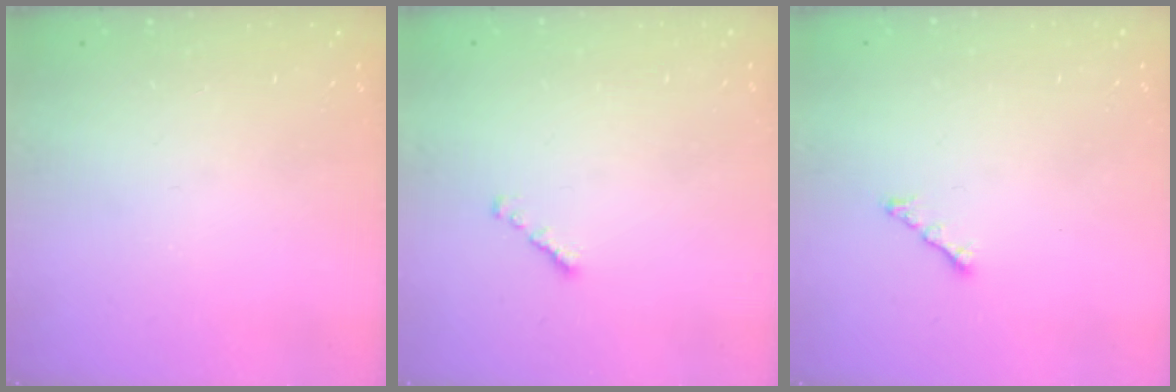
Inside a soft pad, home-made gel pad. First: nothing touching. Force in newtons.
{"total": 0.8, "press": 0.7, "slide": 0.4}
{"total": 2.3, "press": 2.2, "slide": 0.7}